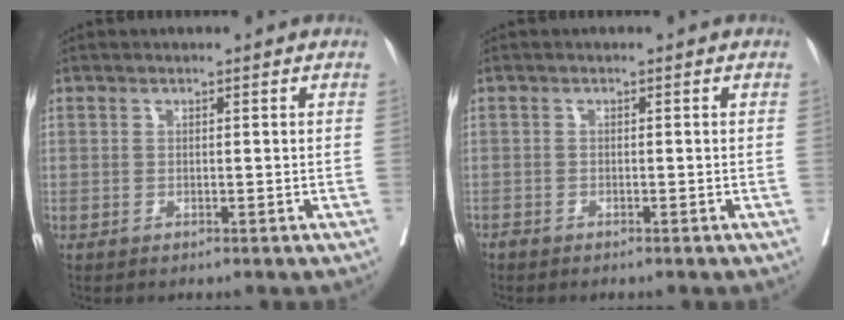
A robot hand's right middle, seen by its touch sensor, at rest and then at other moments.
{"total": 0.6, "force": [-0.6, 0.1, 0.1], "torque": [-0.008, -0.002, -0.016]}